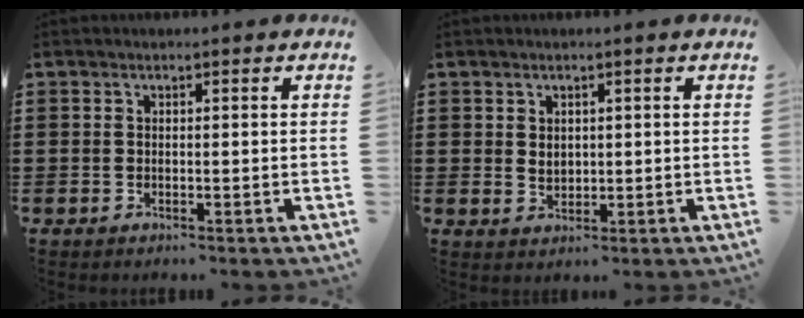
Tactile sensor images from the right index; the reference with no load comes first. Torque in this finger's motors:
{"motor_torque": [0.41, -0.17, 0.20, 0.04]}